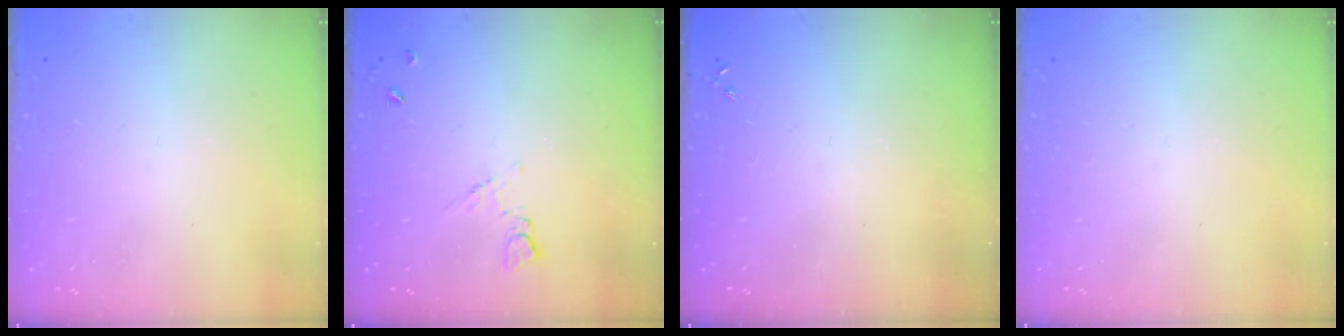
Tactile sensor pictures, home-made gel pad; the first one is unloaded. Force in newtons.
{"total": 5.0, "press": 5.0, "slide": 0.6}
{"total": 0.0}
{"total": 0.0}